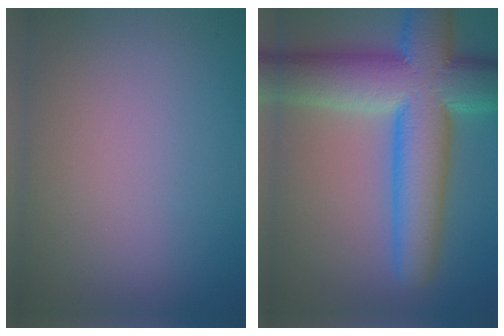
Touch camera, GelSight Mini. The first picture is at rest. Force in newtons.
{"total": 12.5, "press": 12.5, "slide": 0.5}